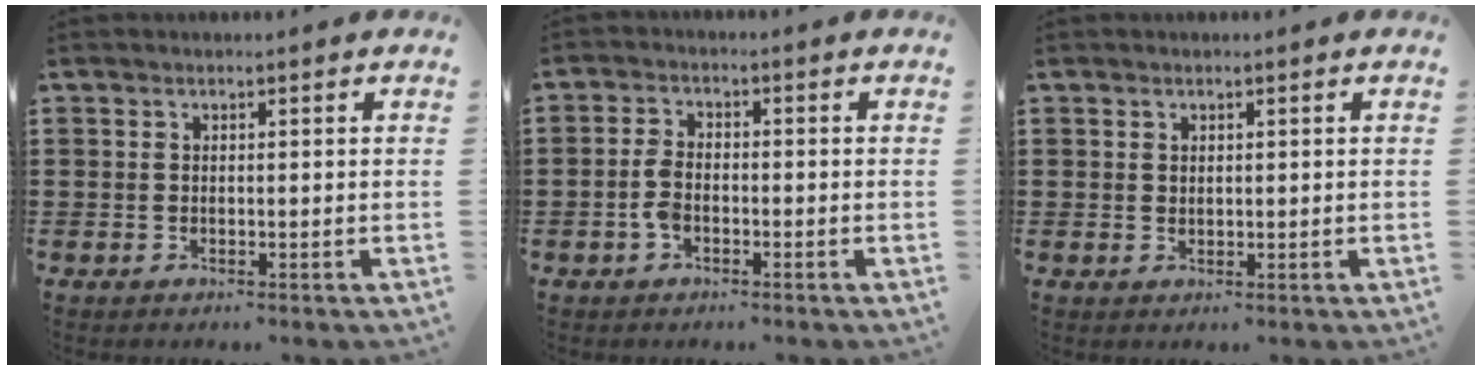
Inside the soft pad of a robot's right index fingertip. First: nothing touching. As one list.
[{"total": 3.2, "force": [-1.1, 1.7, 2.5], "torque": [-0.069, -0.005, -0.027]}, {"total": 0.8, "force": [0.6, 0.5, 0.2], "torque": [-0.006, 0.002, 0.011]}]